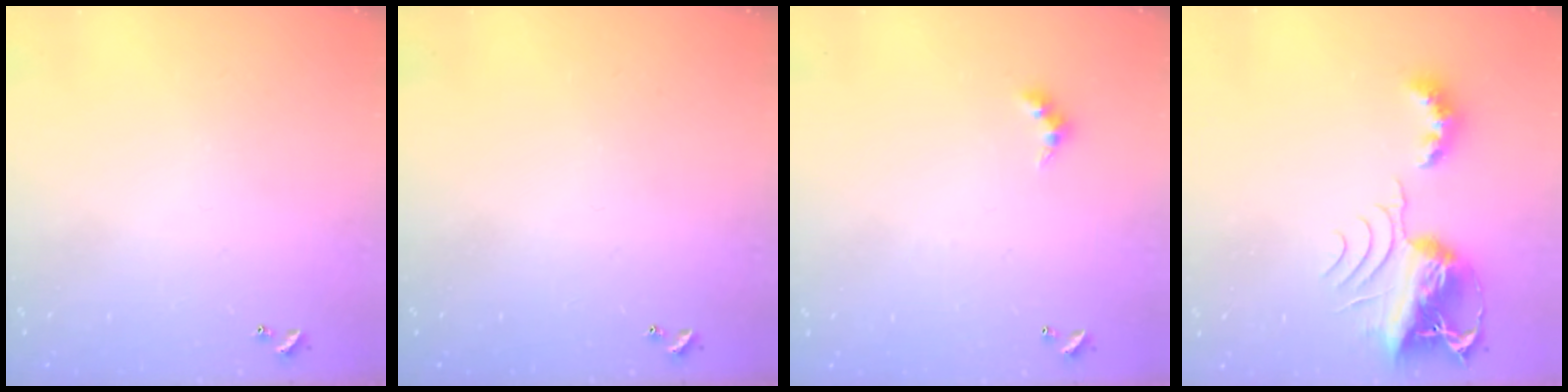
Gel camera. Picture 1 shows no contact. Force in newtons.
{"total": 0.0}
{"total": 2.4, "press": 2.4, "slide": 0.5}
{"total": 9.4, "press": 9.3, "slide": 1.2}